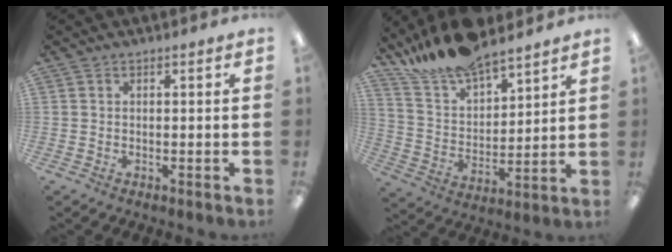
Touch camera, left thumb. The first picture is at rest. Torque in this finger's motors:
{"motor_torque": [0.30, -0.13, 1.43, -1.34, 0.06]}